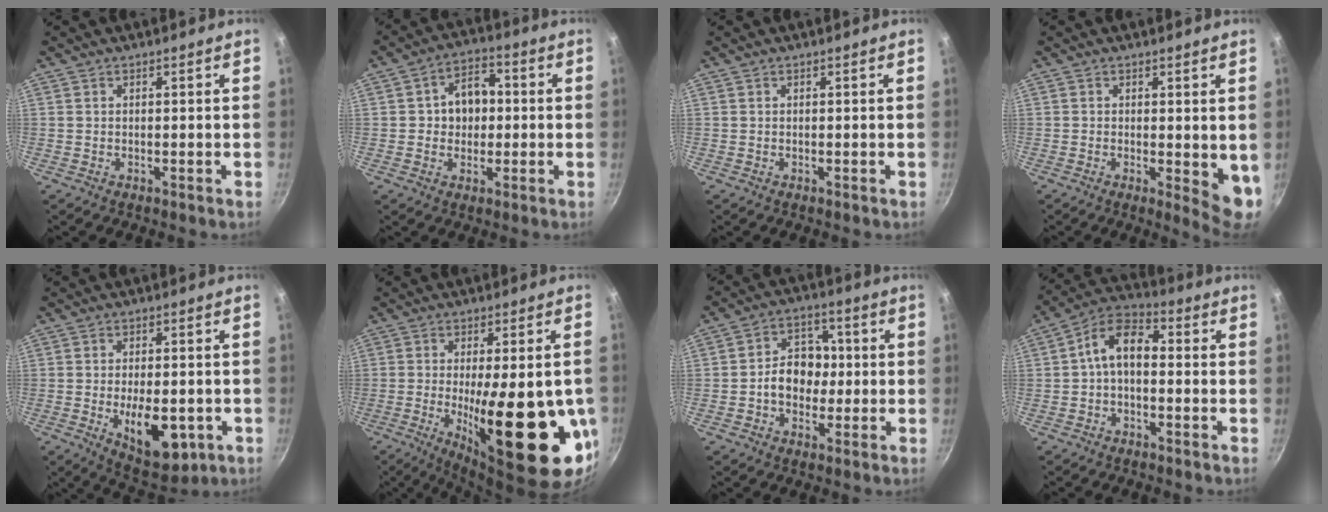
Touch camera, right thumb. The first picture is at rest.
{"total": 8.2, "force": [0.4, 6.4, 5.1], "torque": [-0.036, 0.012, -0.003]}
{"total": 0.0}
{"total": 6.1, "force": [0.1, 2.3, 5.7], "torque": [-0.068, -0.016, 0.002]}
{"total": 12.5, "force": [-3.2, 6.4, 10.3], "torque": [-0.121, -0.001, -0.032]}
{"total": 24.5, "force": [-4.8, 7.7, 22.7], "torque": [-0.308, -0.016, -0.054]}
{"total": 9.1, "force": [-0.8, 7.2, 5.5], "torque": [-0.042, 0.025, -0.023]}
{"total": 8.5, "force": [-0.2, 5.2, 6.8], "torque": [-0.106, 0.039, -0.021]}